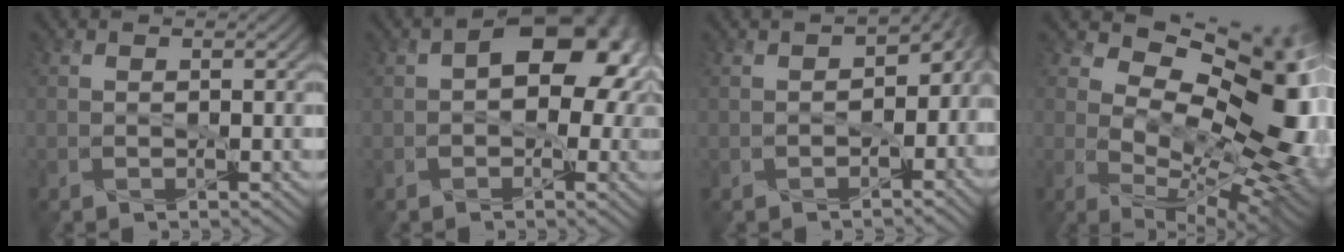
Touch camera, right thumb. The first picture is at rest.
{"total": 9.3, "force": [0.7, 5.9, 7.1], "torque": [-0.088, 0.003, 0.003]}
{"total": 6.7, "force": [-1.3, 4.6, 4.7], "torque": [-0.044, -0.012, -0.011]}
{"total": 16.4, "force": [3.7, 9.5, 12.9], "torque": [-0.190, -0.003, 0.065]}